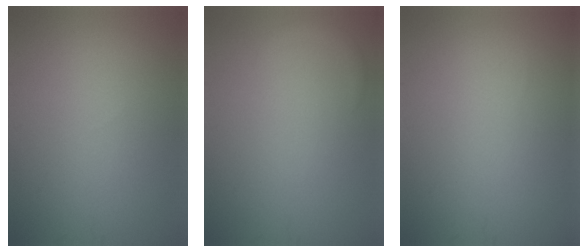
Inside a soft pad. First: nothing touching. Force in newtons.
{"total": 1.1, "press": 1.1, "slide": 0.1}
{"total": 0.0}